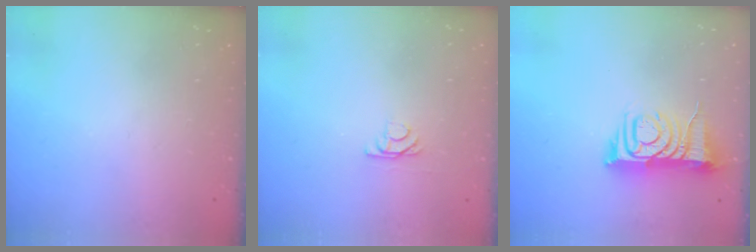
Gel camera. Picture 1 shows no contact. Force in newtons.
{"total": 3.8, "press": 3.8, "slide": 0.4}
{"total": 9.4, "press": 9.3, "slide": 1.2}